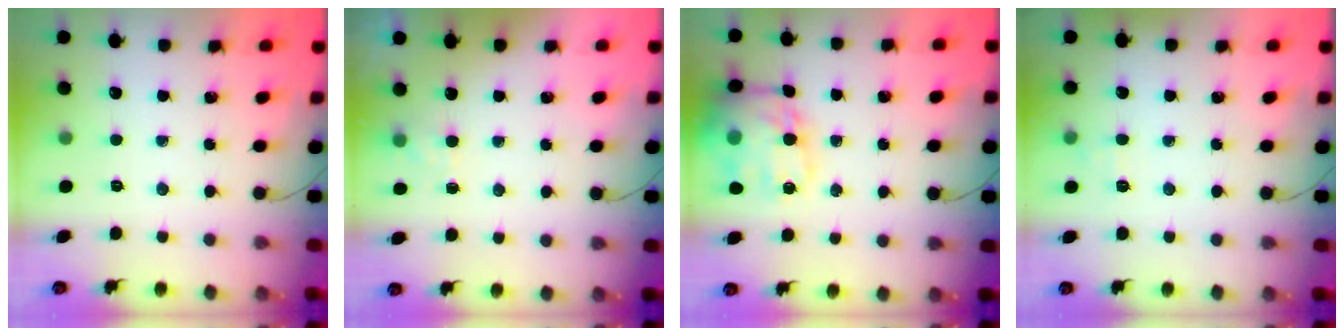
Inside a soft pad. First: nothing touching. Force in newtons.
{"total": 5.0, "press": 4.7, "slide": 1.6}
{"total": 20.0, "press": 19.7, "slide": 3.4}
{"total": 6.0, "press": 5.8, "slide": 1.6}